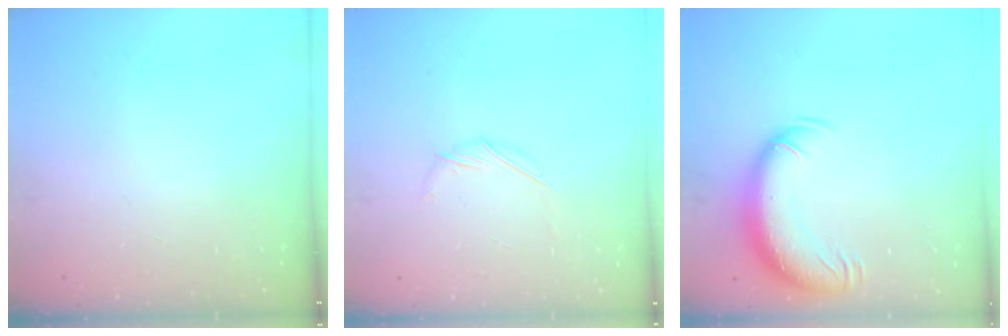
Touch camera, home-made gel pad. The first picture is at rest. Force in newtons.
{"total": 4.8, "press": 4.7, "slide": 1.1}
{"total": 13.1, "press": 12.8, "slide": 3.1}